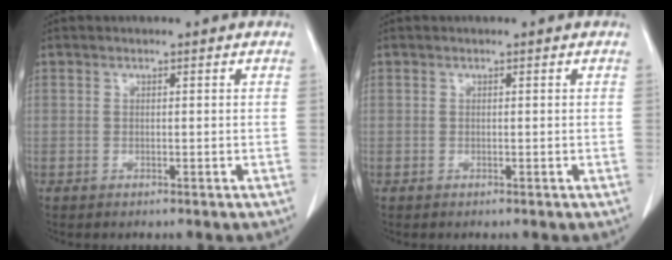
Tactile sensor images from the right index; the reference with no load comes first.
{"total": 0.0}